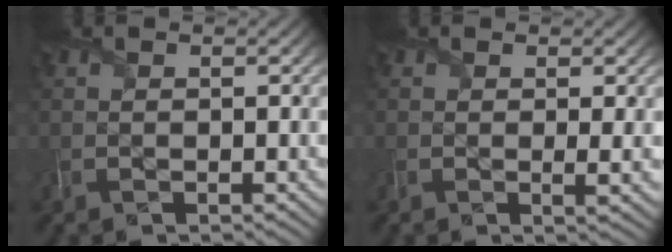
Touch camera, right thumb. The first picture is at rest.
{"total": 2.1, "force": [0.3, 0.3, 2.0], "torque": [-0.031, -0.005, 0.001]}